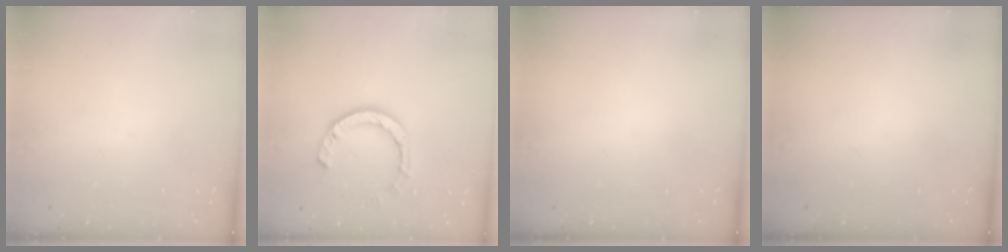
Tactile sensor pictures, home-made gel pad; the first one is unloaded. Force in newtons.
{"total": 9.0, "press": 8.9, "slide": 1.2}
{"total": 0.0}
{"total": 0.0}